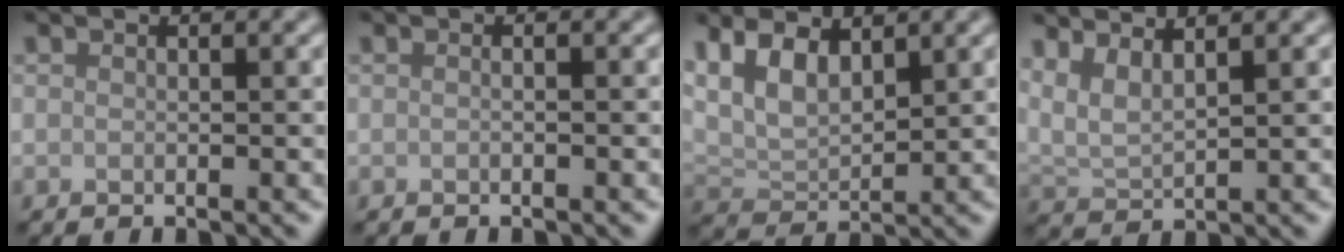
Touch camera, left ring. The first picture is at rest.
{"total": 0.6, "force": [0.0, 0.2, 0.6], "torque": [-0.009, -0.003, -0.004]}
{"total": 5.4, "force": [2.6, 3.0, 3.7], "torque": [-0.078, 0.000, 0.048]}
{"total": 3.5, "force": [2.7, 0.8, 2.2], "torque": [-0.053, 0.005, 0.054]}